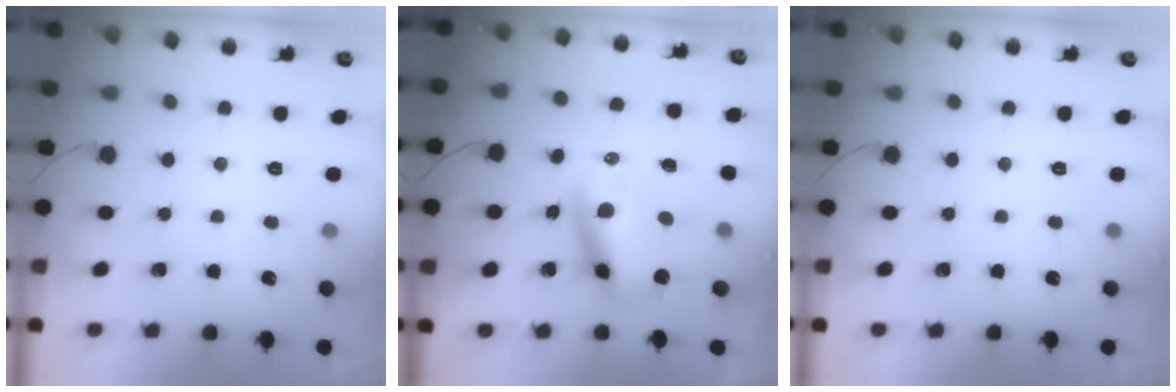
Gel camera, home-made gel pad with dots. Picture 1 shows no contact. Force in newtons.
{"total": 9.9, "press": 9.6, "slide": 2.3}
{"total": 0.0}